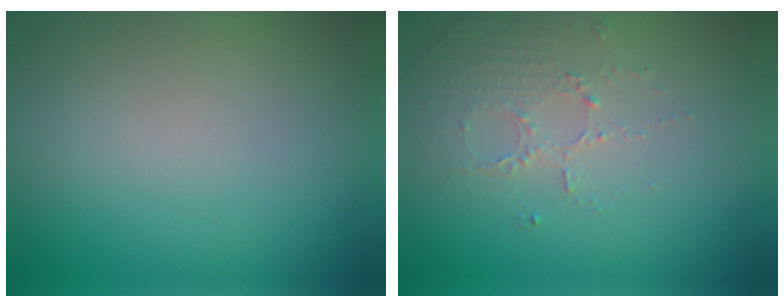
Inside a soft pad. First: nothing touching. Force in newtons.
{"total": 1.7, "press": 1.2, "slide": 1.2}